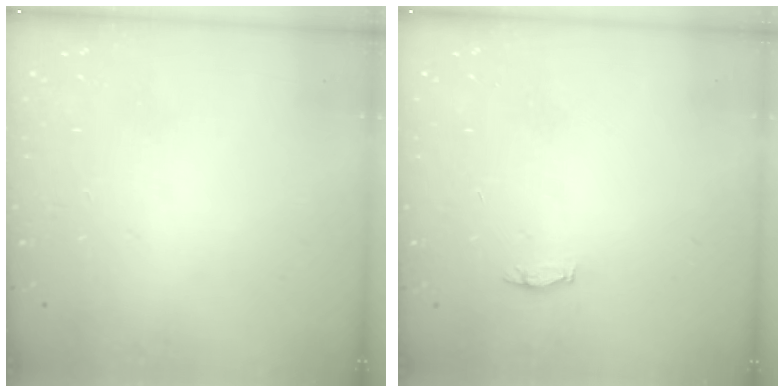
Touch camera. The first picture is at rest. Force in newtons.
{"total": 3.3, "press": 3.0, "slide": 1.3}